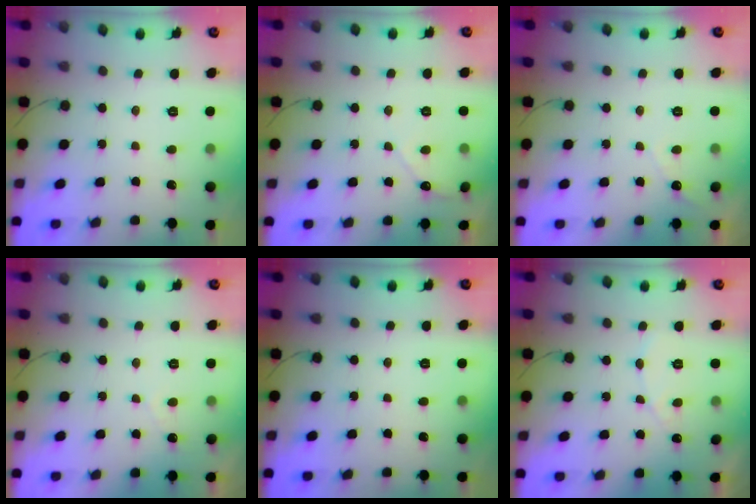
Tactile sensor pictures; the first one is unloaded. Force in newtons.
{"total": 4.5, "press": 4.5, "slide": 0.4}
{"total": 3.6, "press": 3.6, "slide": 0.1}
{"total": 2.2, "press": 2.2, "slide": 0.1}
{"total": 0.0}
{"total": 6.3, "press": 6.3, "slide": 0.3}